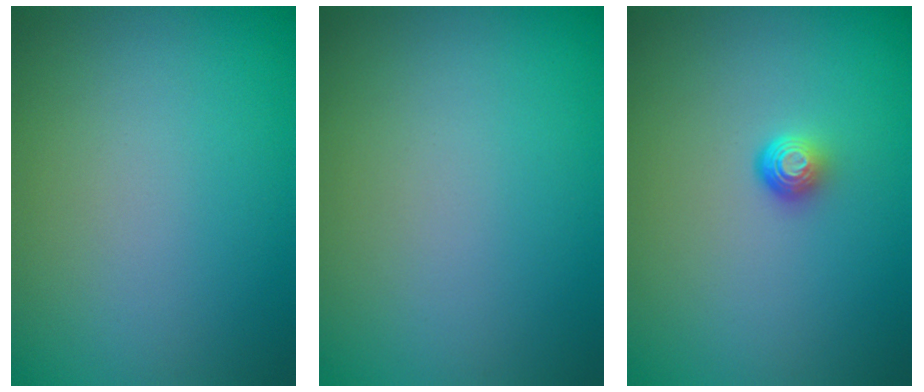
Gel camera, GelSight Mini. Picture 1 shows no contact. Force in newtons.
{"total": 0.0}
{"total": 1.5, "press": 0.9, "slide": 1.2}